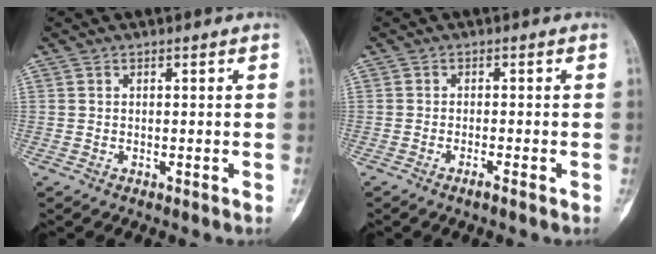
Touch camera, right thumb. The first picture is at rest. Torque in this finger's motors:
{"motor_torque": [-0.37, 0.35, -0.19, 0.19, 0.00]}